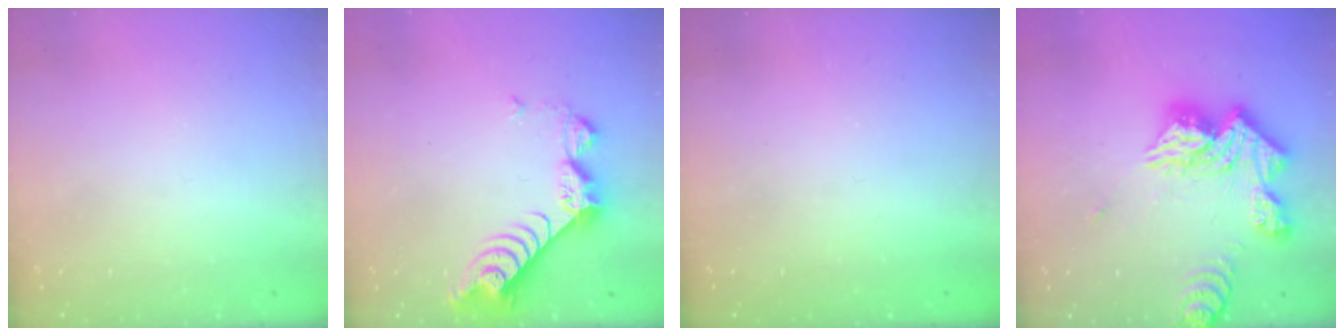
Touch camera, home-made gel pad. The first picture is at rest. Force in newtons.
{"total": 9.1, "press": 9.1, "slide": 0.6}
{"total": 0.0}
{"total": 18.5, "press": 18.4, "slide": 1.6}